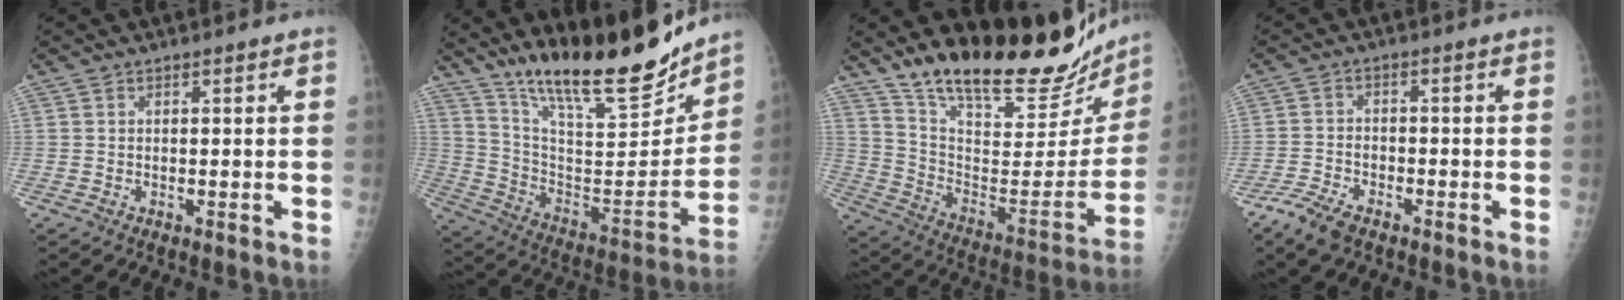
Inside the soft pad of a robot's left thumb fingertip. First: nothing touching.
{"total": 23.0, "force": [18.8, 4.9, 12.4], "torque": [-0.164, -0.107, 0.318]}
{"total": 28.8, "force": [24.3, 8.2, 12.9], "torque": [-0.175, -0.137, 0.360]}
{"total": 5.7, "force": [-4.2, 2.3, 3.0], "torque": [-0.073, 0.009, -0.082]}